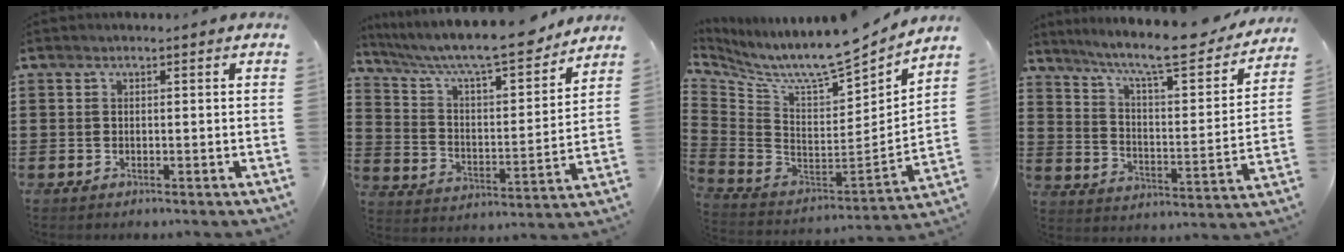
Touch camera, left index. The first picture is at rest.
{"total": 10.0, "force": [8.6, 1.1, 4.9], "torque": [-0.120, -0.056, 0.141]}
{"total": 8.5, "force": [7.3, 1.1, 4.1], "torque": [-0.096, -0.071, 0.116]}
{"total": 10.2, "force": [8.7, 0.7, 5.4], "torque": [-0.120, -0.059, 0.141]}